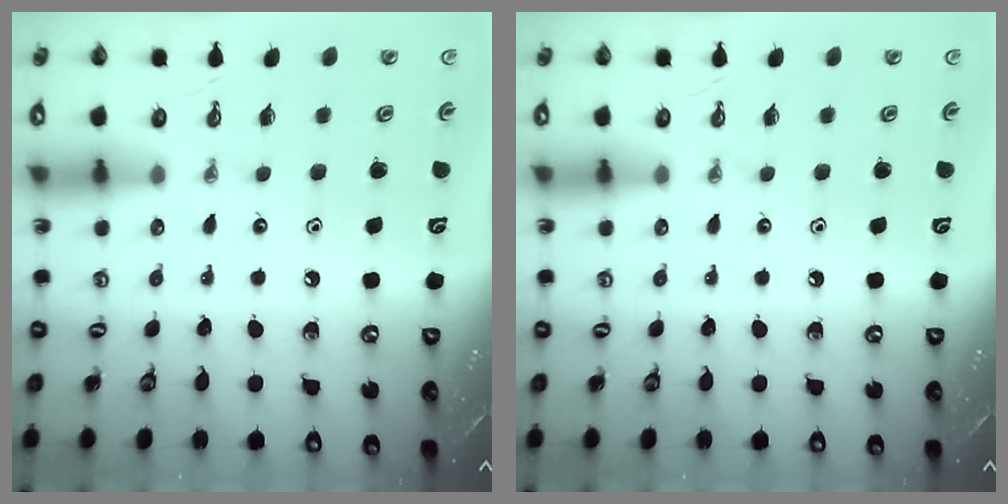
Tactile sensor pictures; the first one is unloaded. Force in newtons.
{"total": 0.0}